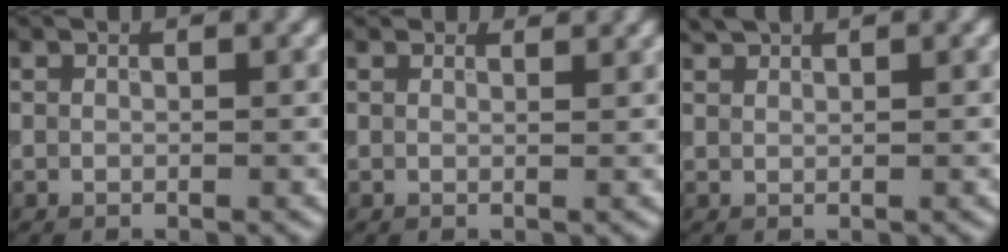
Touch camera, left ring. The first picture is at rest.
{"total": 2.1, "force": [2.0, 0.6, 0.4], "torque": [-0.013, -0.001, 0.020]}
{"total": 1.1, "force": [1.1, 0.1, 0.2], "torque": [-0.002, 0.002, 0.024]}